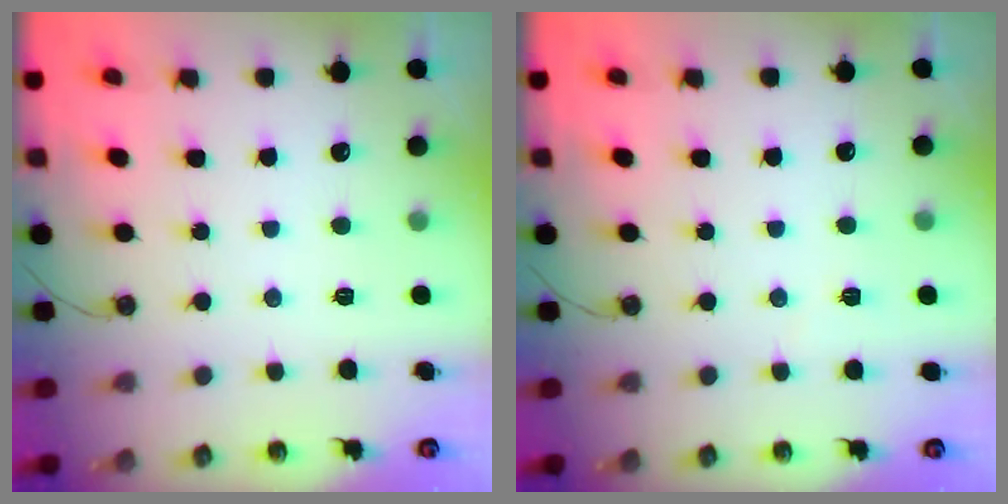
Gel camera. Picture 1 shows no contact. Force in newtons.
{"total": 2.9, "press": 1.5, "slide": 2.5}